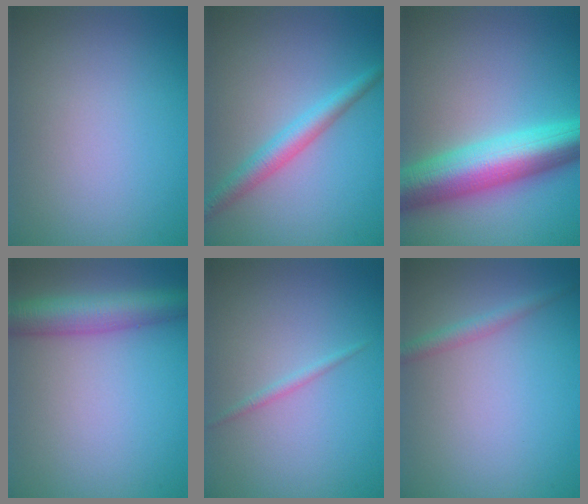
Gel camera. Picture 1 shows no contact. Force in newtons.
{"total": 3.0, "press": 3.0, "slide": 0.0}
{"total": 9.3, "press": 9.3, "slide": 0.3}
{"total": 5.3, "press": 5.3, "slide": 0.2}
{"total": 0.8, "press": 0.8, "slide": 0.0}
{"total": 1.5, "press": 1.5, "slide": 0.0}